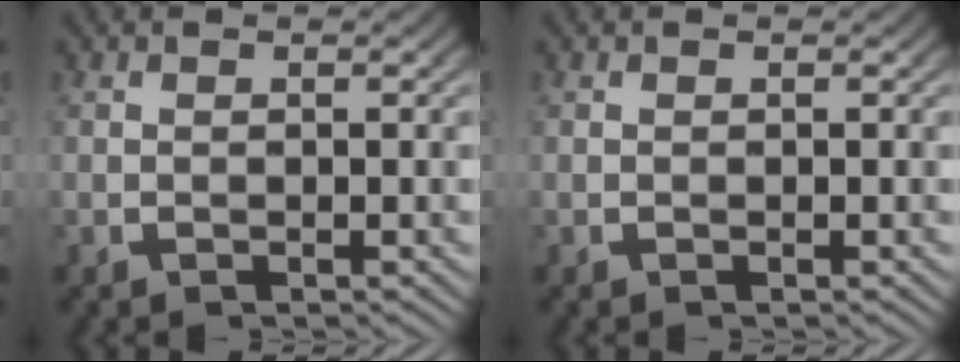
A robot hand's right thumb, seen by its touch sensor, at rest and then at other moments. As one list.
[{"total": 0.0}]